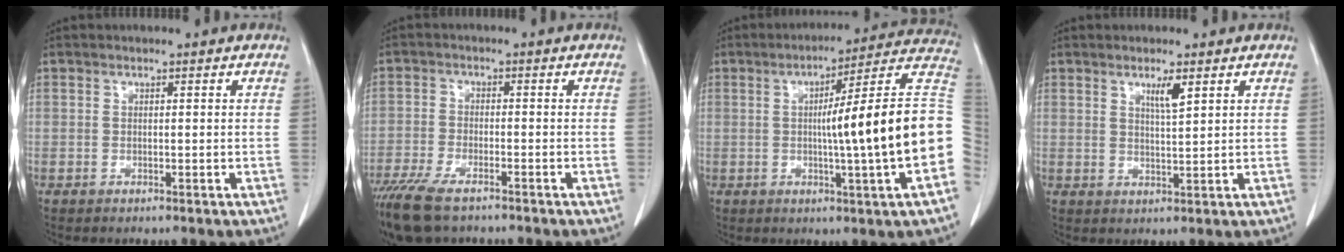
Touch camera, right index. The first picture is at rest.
{"total": 9.9, "force": [-7.5, 2.9, 5.8], "torque": [-0.106, -0.022, -0.128]}
{"total": 19.1, "force": [-1.7, -1.1, 19.0], "torque": [-0.197, 0.026, -0.032]}
{"total": 3.0, "force": [1.7, 0.1, 2.5], "torque": [-0.045, -0.005, 0.031]}